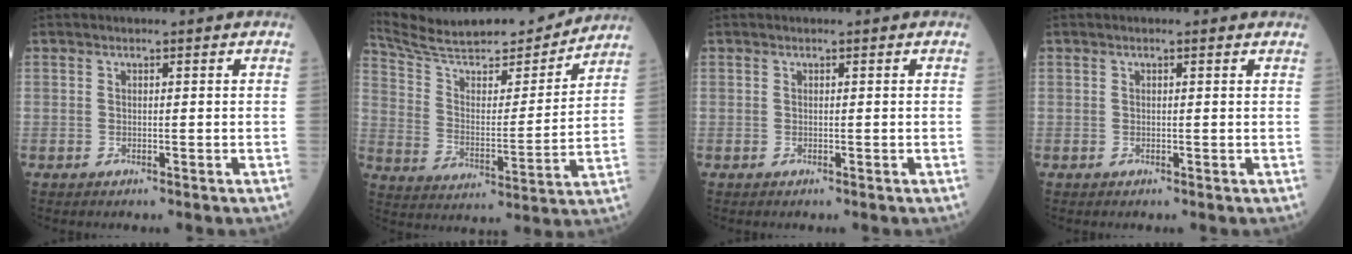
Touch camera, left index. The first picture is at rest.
{"total": 19.2, "force": [17.9, 3.2, 6.1], "torque": [-0.106, -0.011, 0.278]}
{"total": 0.0}
{"total": 1.2, "force": [0.9, 0.3, 0.7], "torque": [-0.015, 0.010, 0.011]}